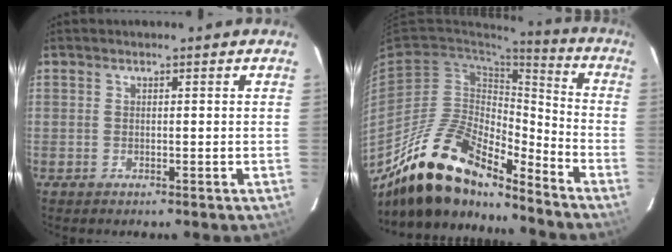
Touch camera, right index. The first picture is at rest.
{"total": 19.9, "force": [-16.0, 6.4, 10.0], "torque": [-0.186, 0.001, -0.292]}